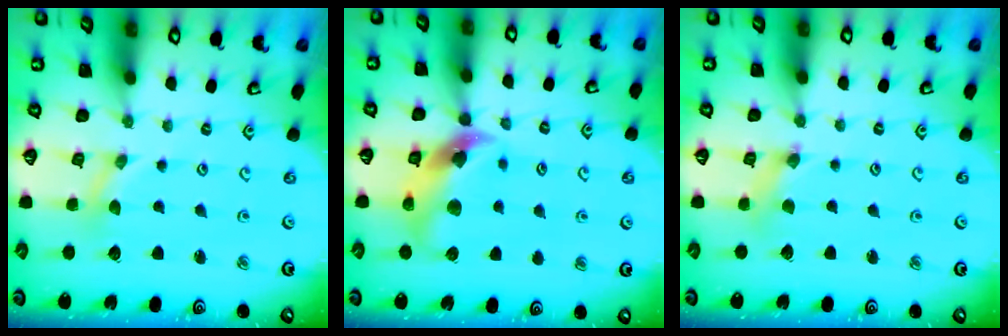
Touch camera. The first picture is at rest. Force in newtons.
{"total": 11.6, "press": 11.5, "slide": 1.7}
{"total": 0.0}